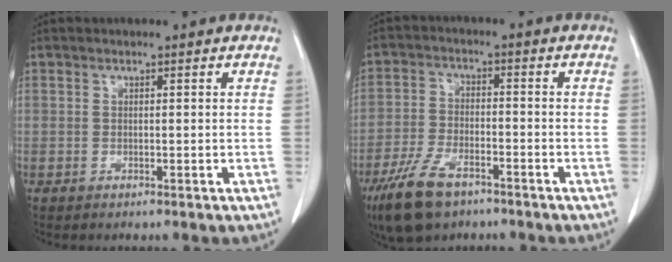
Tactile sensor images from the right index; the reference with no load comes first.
{"total": 9.4, "force": [-6.2, 3.8, 5.9], "torque": [-0.127, -0.013, -0.113]}